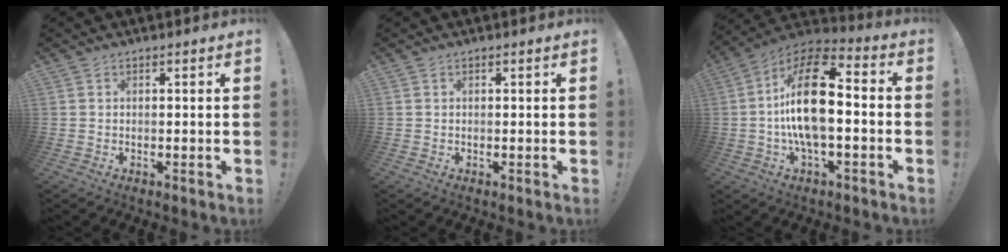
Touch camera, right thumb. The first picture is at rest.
{"total": 0.0}
{"total": 20.1, "force": [-1.0, 8.9, 18.0], "torque": [-0.325, 0.015, -0.020]}